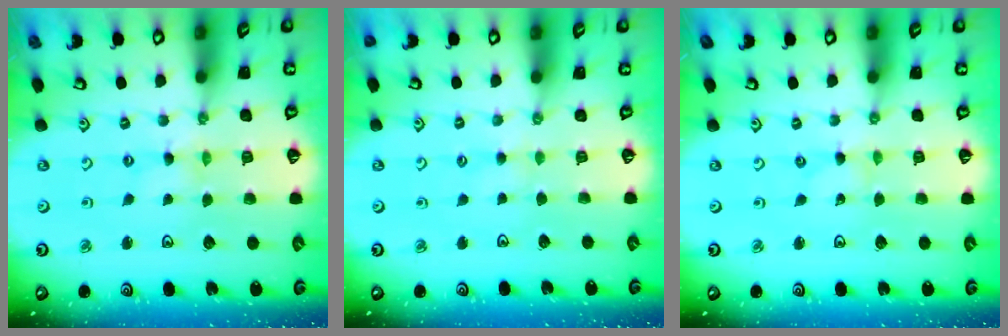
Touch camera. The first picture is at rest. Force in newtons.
{"total": 1.7, "press": 1.7, "slide": 0.3}
{"total": 0.0}